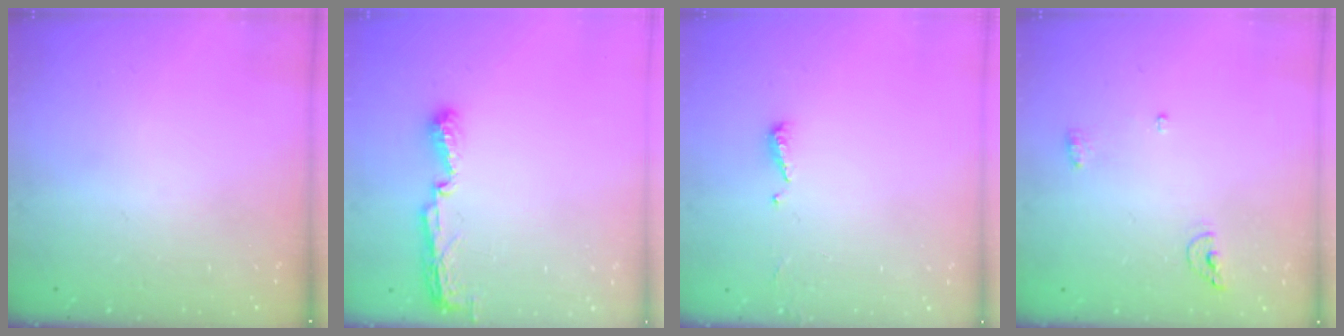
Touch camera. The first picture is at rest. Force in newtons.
{"total": 5.8, "press": 5.8, "slide": 0.5}
{"total": 4.9, "press": 4.8, "slide": 0.4}
{"total": 5.7, "press": 5.7, "slide": 1.0}